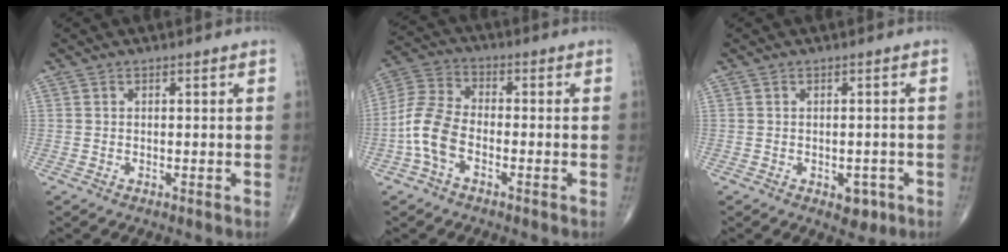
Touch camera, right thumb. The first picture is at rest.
{"total": 9.0, "force": [-3.1, 5.2, 6.7], "torque": [-0.142, 0.027, -0.070]}
{"total": 3.4, "force": [-1.5, 2.1, 2.2], "torque": [-0.006, 0.003, -0.015]}